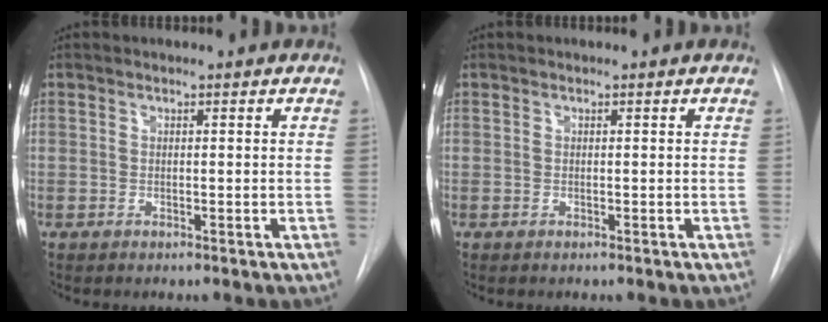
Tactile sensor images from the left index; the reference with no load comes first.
{"total": 0.0}